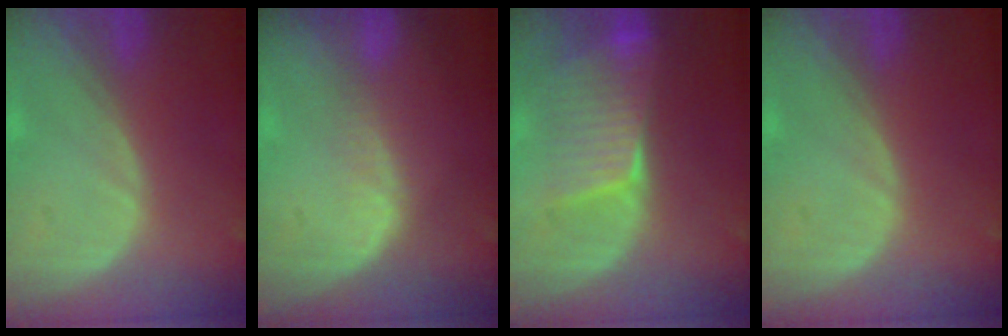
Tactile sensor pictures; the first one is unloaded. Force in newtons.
{"total": 2.5, "press": 2.0, "slide": 1.6}
{"total": 6.6, "press": 6.6, "slide": 0.6}
{"total": 0.0}